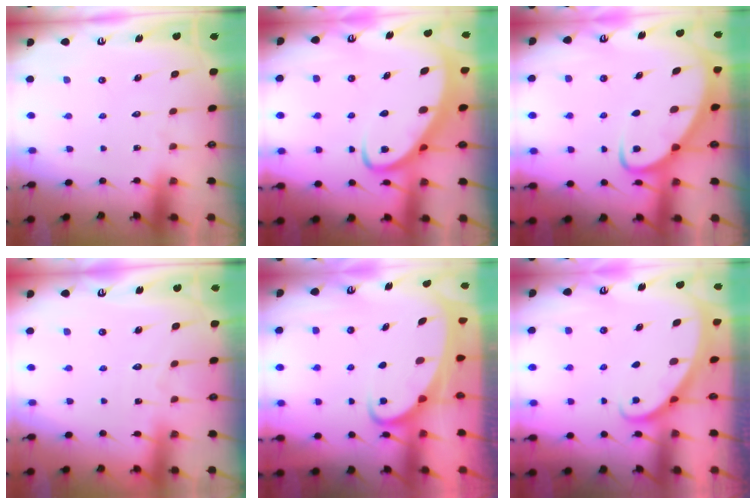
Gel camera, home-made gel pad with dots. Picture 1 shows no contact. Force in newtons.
{"total": 4.3, "press": 4.3, "slide": 0.6}
{"total": 4.3, "press": 4.2, "slide": 0.5}
{"total": 2.9, "press": 2.9, "slide": 0.4}
{"total": 3.7, "press": 3.7, "slide": 0.4}
{"total": 2.0, "press": 2.0, "slide": 0.0}